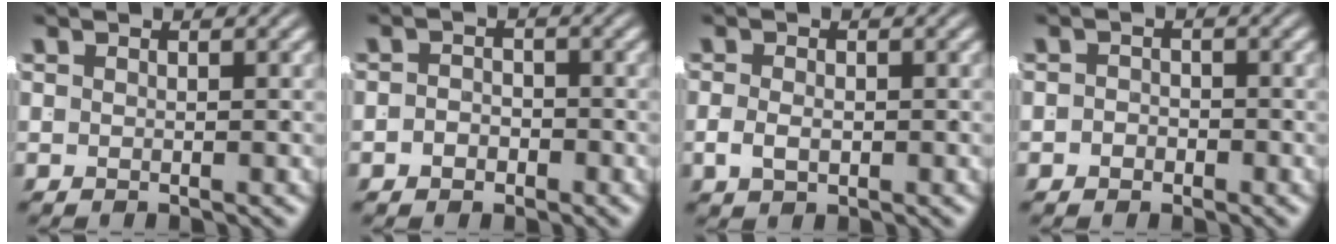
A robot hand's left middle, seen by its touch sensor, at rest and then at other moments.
{"total": 2.0, "force": [-1.3, 1.4, 0.4], "torque": [0.002, -0.001, -0.026]}
{"total": 1.5, "force": [-0.6, 0.9, 1.1], "torque": [-0.022, -0.001, -0.004]}
{"total": 1.5, "force": [-1.1, 1.0, 0.1], "torque": [0.004, -0.001, -0.021]}